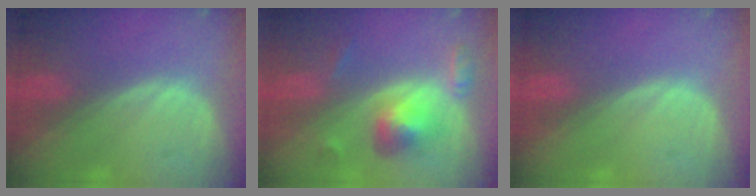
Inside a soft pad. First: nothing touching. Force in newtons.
{"total": 6.0, "press": 5.3, "slide": 2.8}
{"total": 0.0}